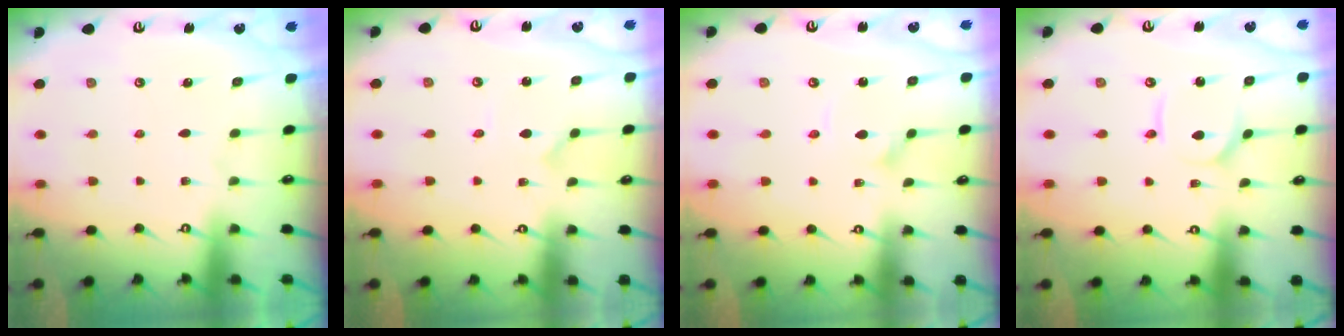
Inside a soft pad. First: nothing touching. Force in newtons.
{"total": 0.0}
{"total": 1.6, "press": 1.6, "slide": 0.3}
{"total": 2.5, "press": 2.5, "slide": 0.2}